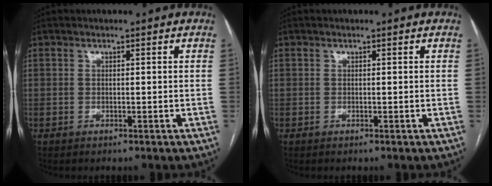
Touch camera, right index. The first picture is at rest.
{"total": 0.0}